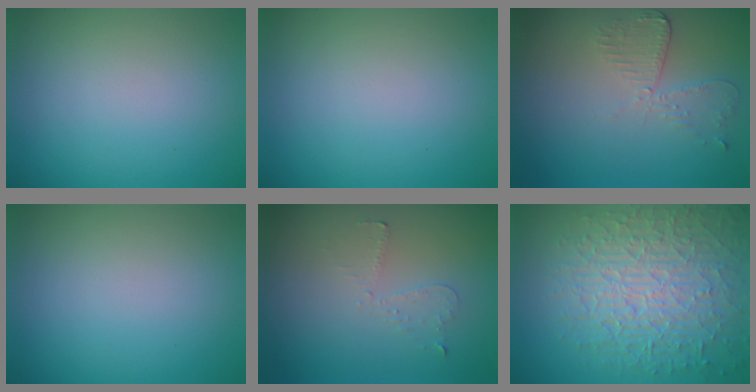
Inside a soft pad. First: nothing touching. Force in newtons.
{"total": 0.0}
{"total": 2.7, "press": 2.4, "slide": 1.2}
{"total": 0.0}
{"total": 0.9, "press": 0.8, "slide": 0.4}
{"total": 10.0, "press": 6.7, "slide": 7.4}